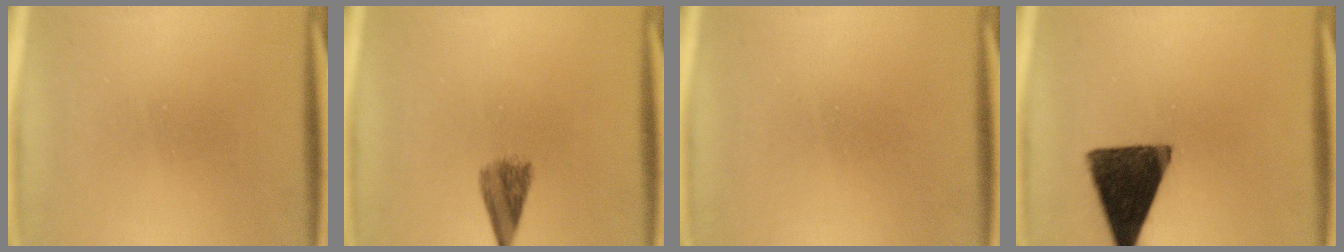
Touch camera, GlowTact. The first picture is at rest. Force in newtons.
{"total": 3.5}
{"total": 1.7}
{"total": 15.2}